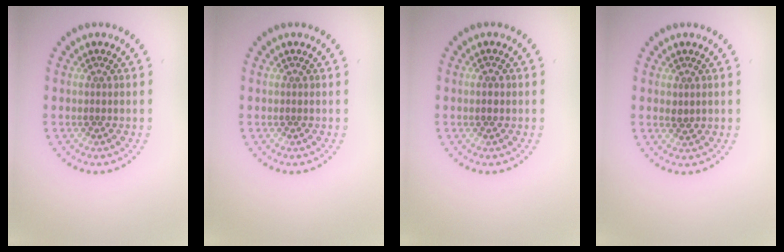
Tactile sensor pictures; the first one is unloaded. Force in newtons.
{"total": 0.0}
{"total": 1.1, "press": 1.1, "slide": 0.1}
{"total": 0.8, "press": 0.8, "slide": 0.2}